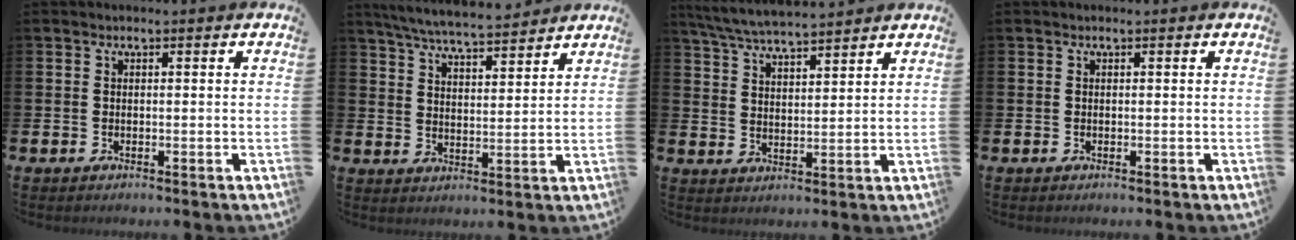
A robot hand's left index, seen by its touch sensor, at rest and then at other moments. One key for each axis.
{"total": 6.5, "fx": 6.3, "fy": 0.4, "fz": 1.6, "tx": -0.050, "ty": -0.036, "tz": 0.112}
{"total": 6.0, "fx": 5.9, "fy": 0.4, "fz": 1.4, "tx": -0.046, "ty": -0.028, "tz": 0.106}
{"total": 0.0}